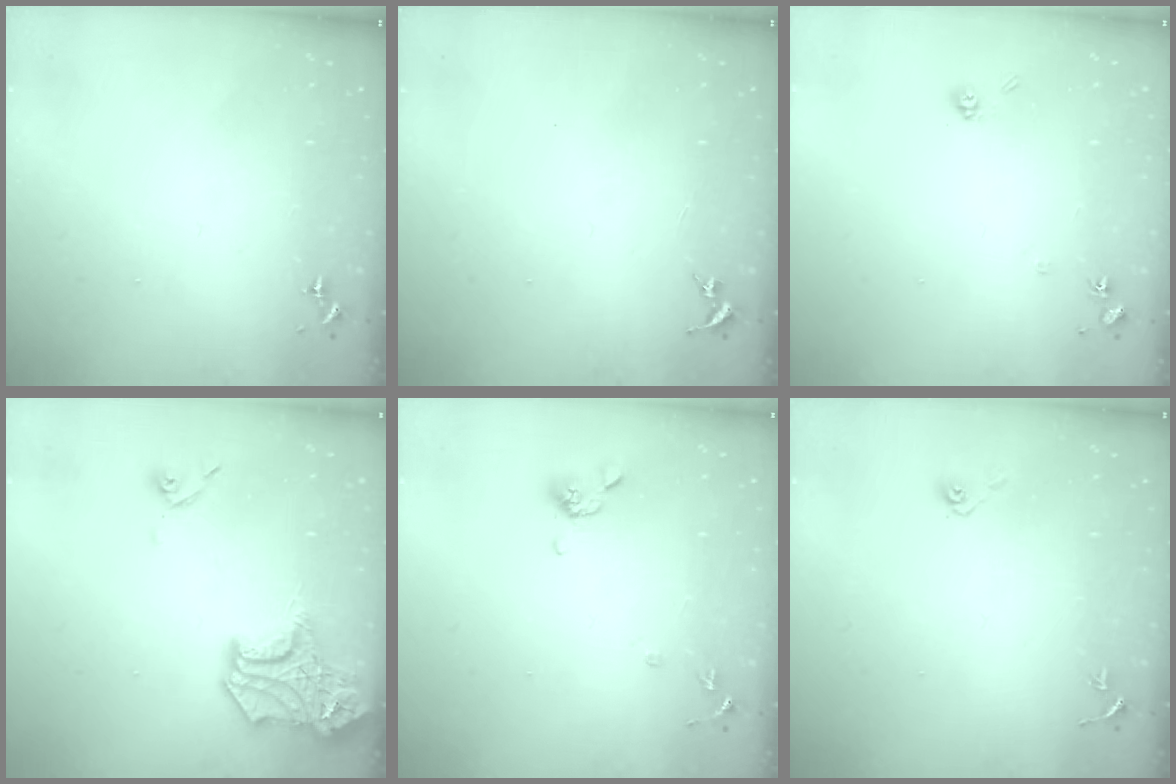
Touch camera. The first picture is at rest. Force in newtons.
{"total": 0.0}
{"total": 5.8, "press": 5.7, "slide": 1.1}
{"total": 17.1, "press": 17.0, "slide": 1.5}
{"total": 8.3, "press": 8.2, "slide": 1.6}
{"total": 4.0, "press": 3.3, "slide": 2.2}